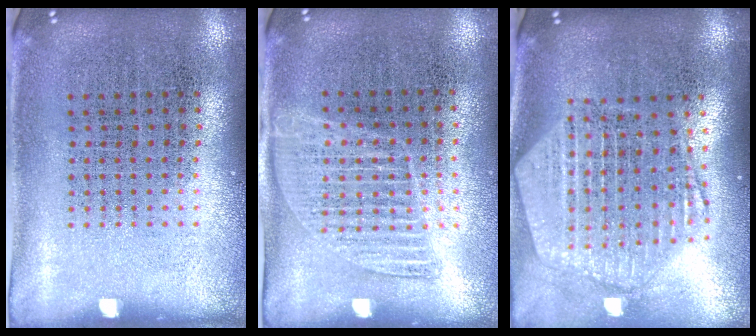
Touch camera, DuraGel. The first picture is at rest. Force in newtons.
{"total": 1.2, "press": 1.1, "slide": 0.5}
{"total": 2.6, "press": 2.2, "slide": 1.4}